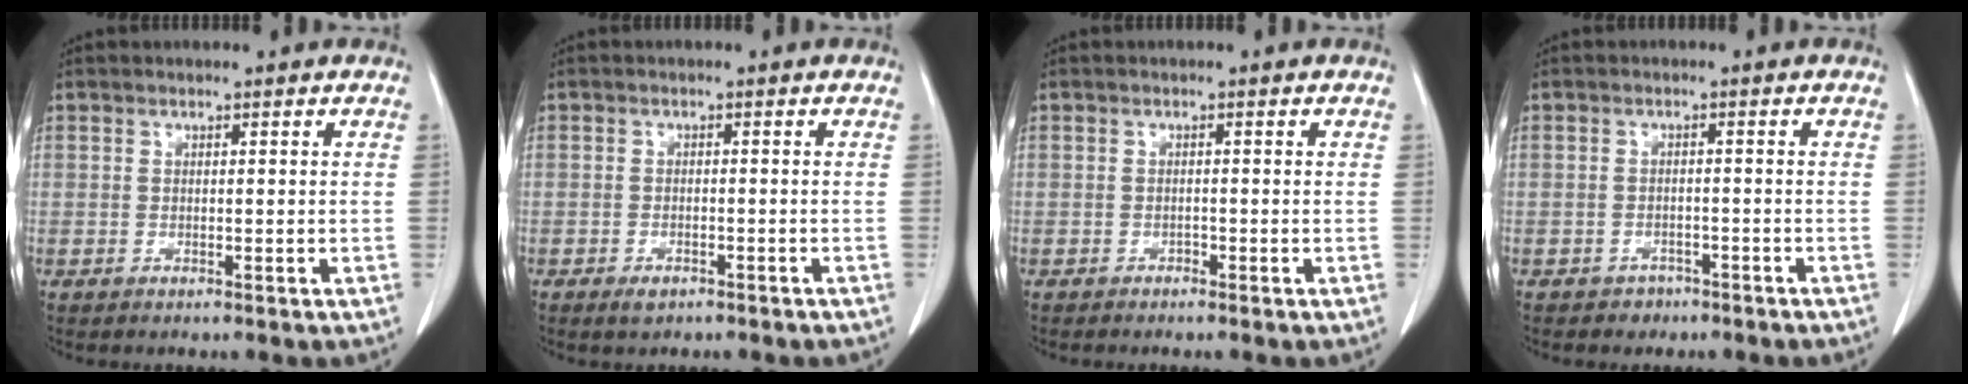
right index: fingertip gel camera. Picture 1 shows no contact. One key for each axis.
{"total": 2.1, "fx": -1.5, "fy": 0.9, "fz": 1.1, "tx": -0.018, "ty": 0.001, "tz": -0.016}
{"total": 0.6, "fx": -0.5, "fy": 0.2, "fz": 0.2, "tx": -0.005, "ty": 0.000, "tz": -0.010}
{"total": 2.1, "fx": -1.6, "fy": 1.4, "fz": 0.2, "tx": -0.010, "ty": 0.006, "tz": -0.020}